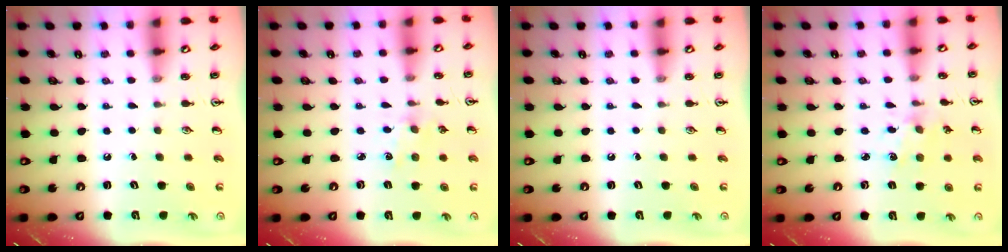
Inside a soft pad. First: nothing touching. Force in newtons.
{"total": 2.5, "press": 2.5, "slide": 0.4}
{"total": 0.0}
{"total": 2.0, "press": 2.0, "slide": 0.5}